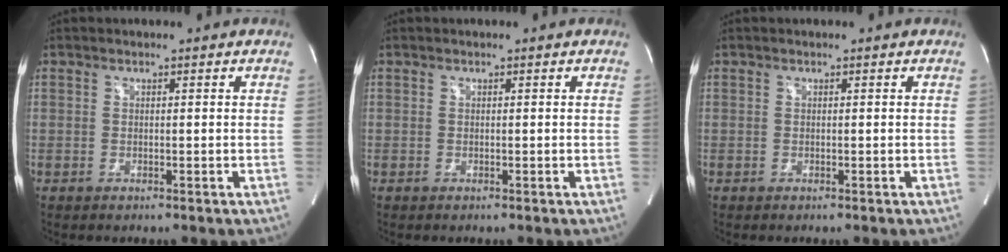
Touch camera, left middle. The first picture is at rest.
{"total": 0.0}
{"total": 0.0}